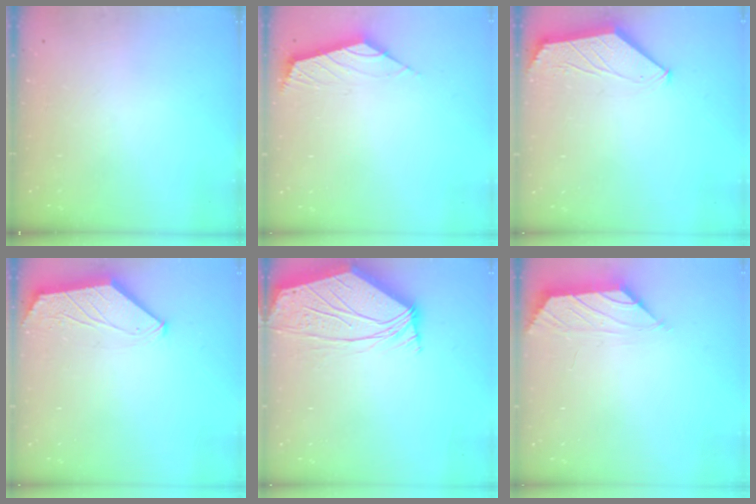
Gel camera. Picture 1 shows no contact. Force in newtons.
{"total": 2.5, "press": 2.4, "slide": 0.7}
{"total": 1.5, "press": 1.5, "slide": 0.4}
{"total": 1.6, "press": 1.6, "slide": 0.3}
{"total": 4.9, "press": 4.9, "slide": 0.7}
{"total": 0.9, "press": 0.7, "slide": 0.5}